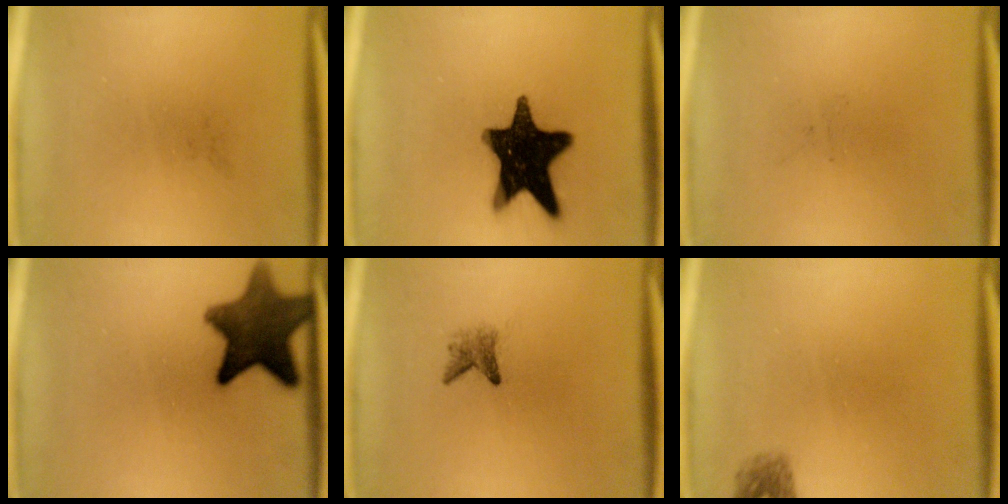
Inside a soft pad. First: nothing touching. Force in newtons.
{"total": 17.9}
{"total": 0.0}
{"total": 11.6}
{"total": 2.0}
{"total": 1.6}